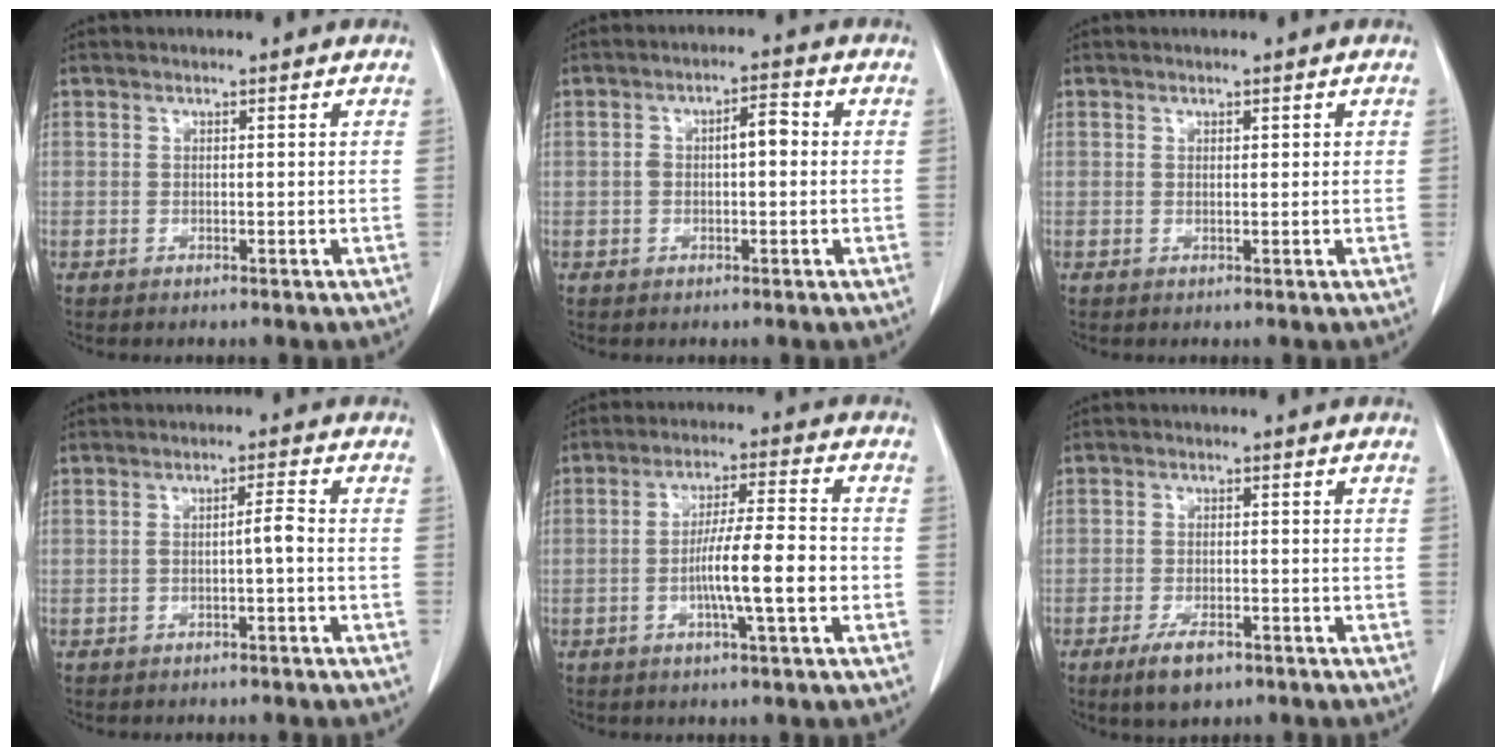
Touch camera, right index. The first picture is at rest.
{"total": 4.1, "force": [0.1, 1.5, 3.8], "torque": [-0.066, 0.025, 0.003]}
{"total": 0.6, "force": [0.3, 0.4, 0.4], "torque": [0.000, 0.001, 0.001]}
{"total": 2.4, "force": [-0.7, 0.0, 2.3], "torque": [-0.034, 0.004, -0.015]}
{"total": 9.3, "force": [-2.4, 0.4, 9.0], "torque": [-0.156, 0.005, -0.044]}
{"total": 4.9, "force": [-3.2, 1.9, 3.1], "torque": [-0.060, -0.003, -0.050]}